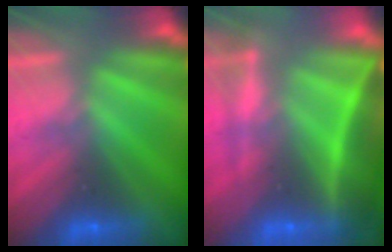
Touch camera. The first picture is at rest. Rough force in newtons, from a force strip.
{"total": 7.3}